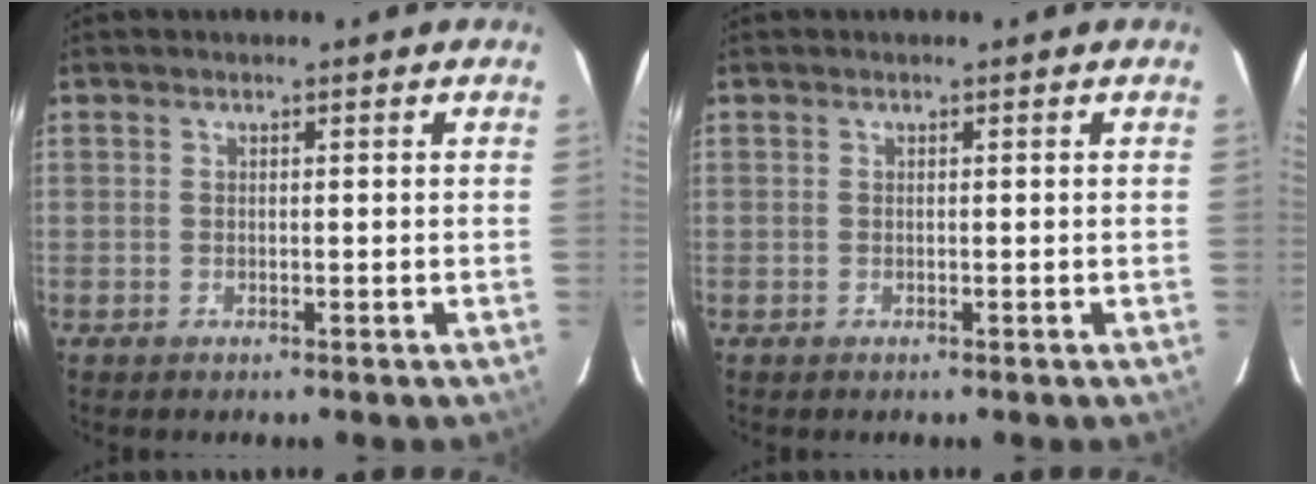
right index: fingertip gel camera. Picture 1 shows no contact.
{"total": 0.0}